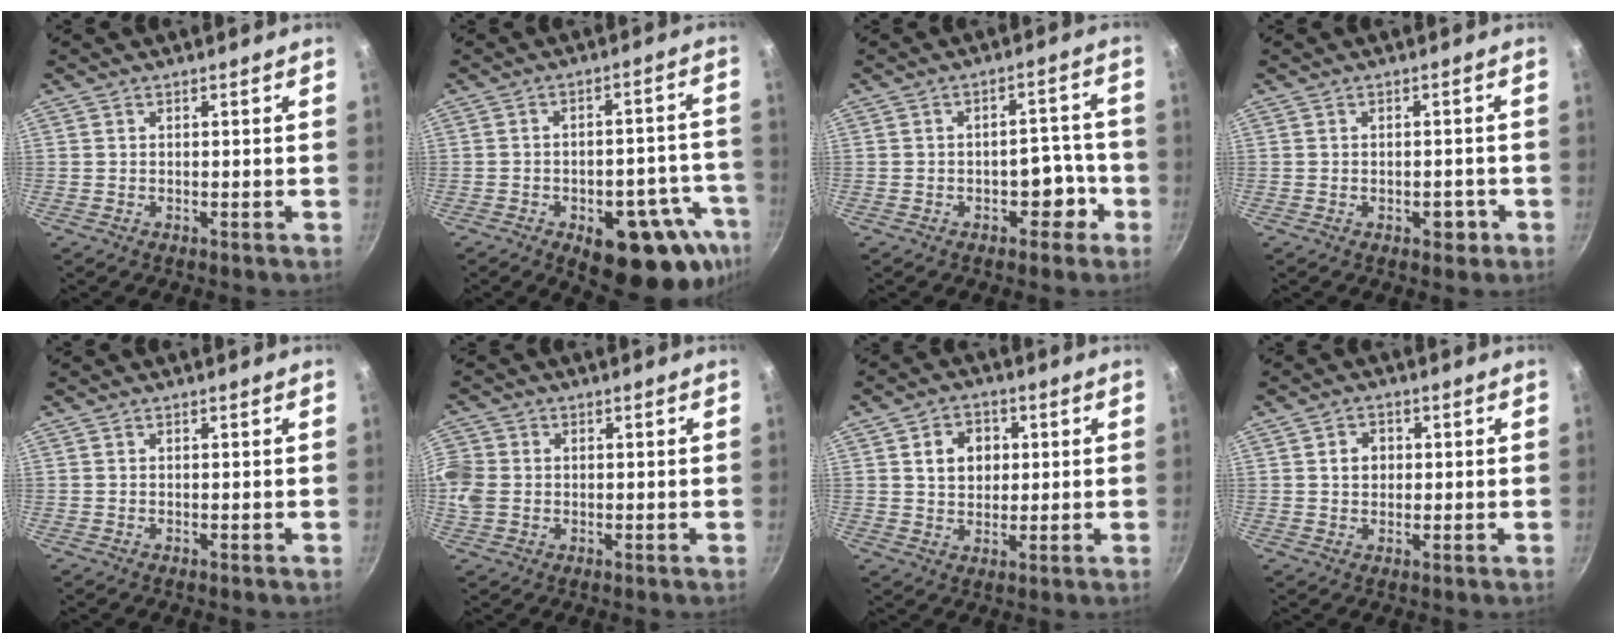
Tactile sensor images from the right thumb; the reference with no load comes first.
{"total": 18.9, "force": [-9.1, 8.9, 14.0], "torque": [-0.107, 0.031, -0.112]}
{"total": 6.1, "force": [-2.7, 4.1, 3.7], "torque": [-0.004, 0.038, -0.028]}
{"total": 2.7, "force": [-1.2, 1.7, 1.8], "torque": [-0.005, 0.010, -0.014]}
{"total": 0.0}
{"total": 8.3, "force": [0.4, 7.1, 4.2], "torque": [-0.095, 0.005, -0.001]}
{"total": 7.2, "force": [1.7, 5.8, 4.0], "torque": [-0.039, 0.005, 0.026]}
{"total": 3.7, "force": [0.6, 3.1, 1.8], "torque": [-0.012, 0.006, 0.009]}